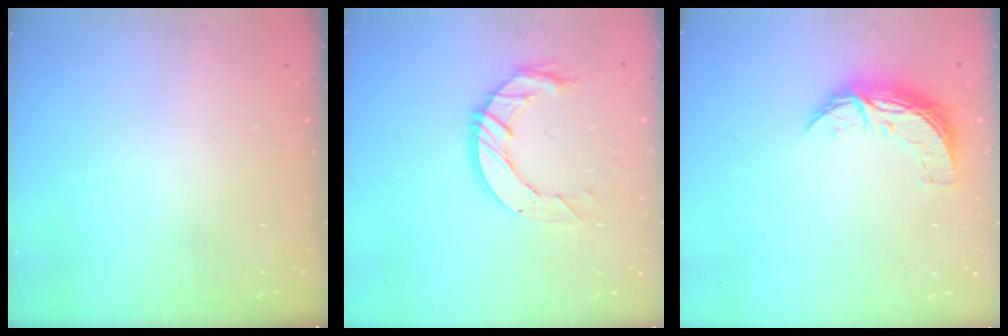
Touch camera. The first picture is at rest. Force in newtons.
{"total": 11.0, "press": 11.0, "slide": 1.2}
{"total": 7.5, "press": 7.5, "slide": 0.5}